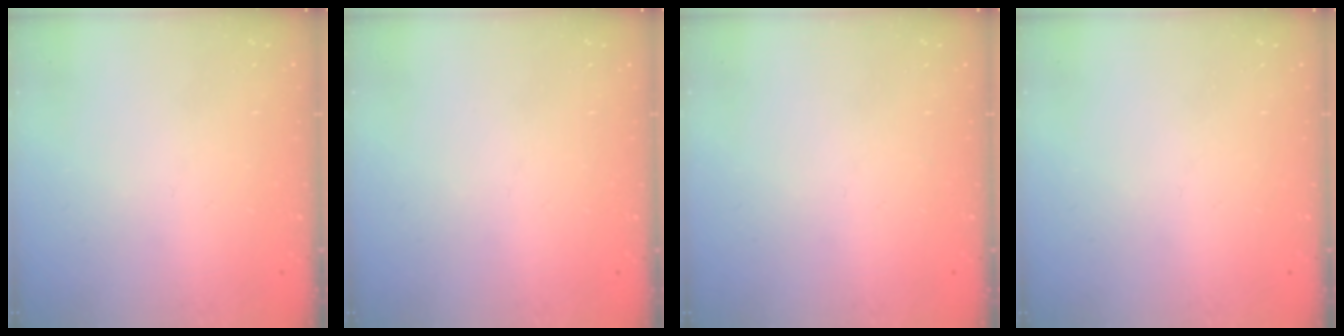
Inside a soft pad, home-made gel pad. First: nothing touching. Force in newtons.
{"total": 0.0}
{"total": 0.0}
{"total": 0.0}